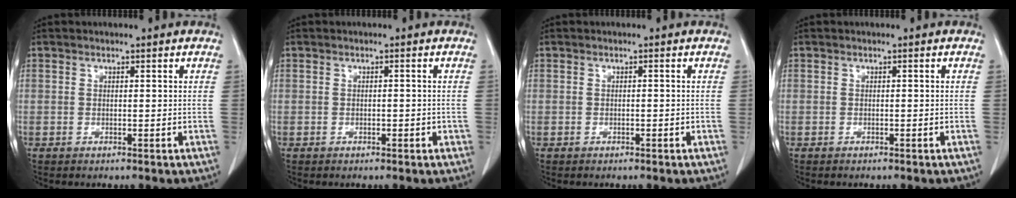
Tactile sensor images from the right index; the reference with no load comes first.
{"total": 1.3, "force": [-0.4, 0.6, 1.0], "torque": [-0.015, 0.001, -0.006]}
{"total": 0.6, "force": [-0.3, 0.1, 0.5], "torque": [-0.009, 0.000, -0.003]}
{"total": 0.0}